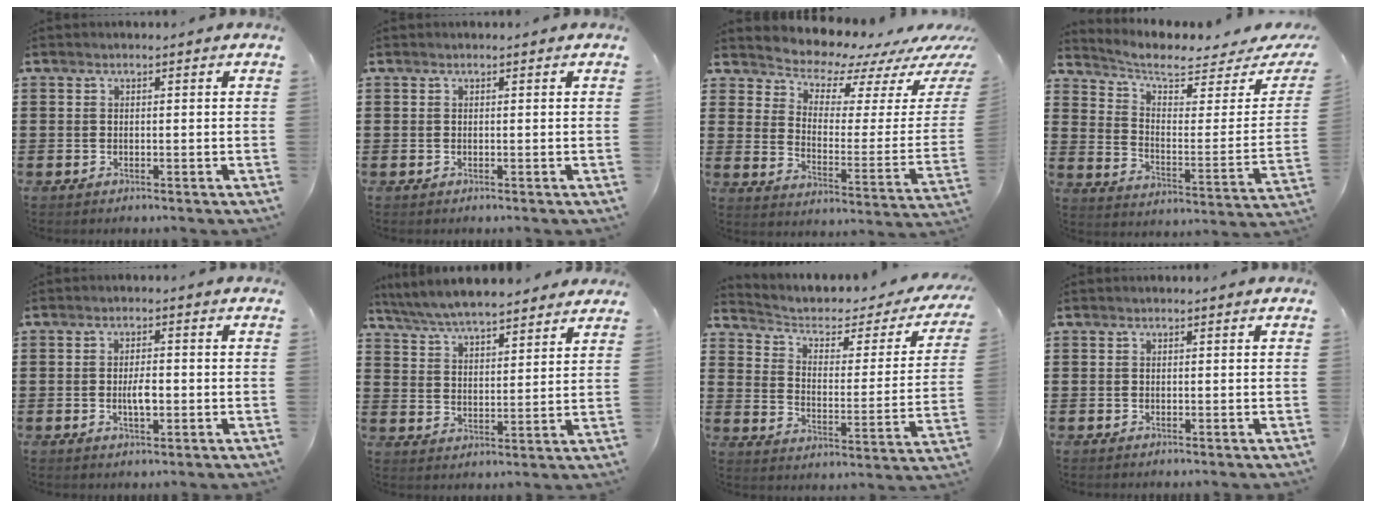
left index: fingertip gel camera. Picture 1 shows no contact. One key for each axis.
{"total": 0.0}
{"total": 6.0, "fx": 5.8, "fy": 1.6, "fz": 0.3, "tx": -0.031, "ty": -0.064, "tz": 0.095}
{"total": 5.5, "fx": 4.6, "fy": 1.2, "fz": 2.7, "tx": -0.072, "ty": -0.038, "tz": 0.072}
{"total": 3.3, "fx": -0.3, "fy": 1.2, "fz": 3.1, "tx": -0.058, "ty": 0.003, "tz": -0.007}
{"total": 6.4, "fx": 6.3, "fy": 0.5, "fz": 1.5, "tx": -0.054, "ty": -0.025, "tz": 0.113}
{"total": 3.2, "fx": 1.7, "fy": 1.8, "fz": 2.0, "tx": -0.054, "ty": -0.012, "tz": 0.019}
{"total": 0.0}